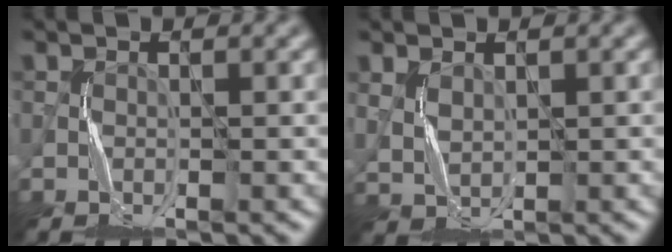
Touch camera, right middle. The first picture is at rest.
{"total": 1.7, "force": [1.2, 1.0, 0.6], "torque": [-0.025, -0.002, 0.031]}